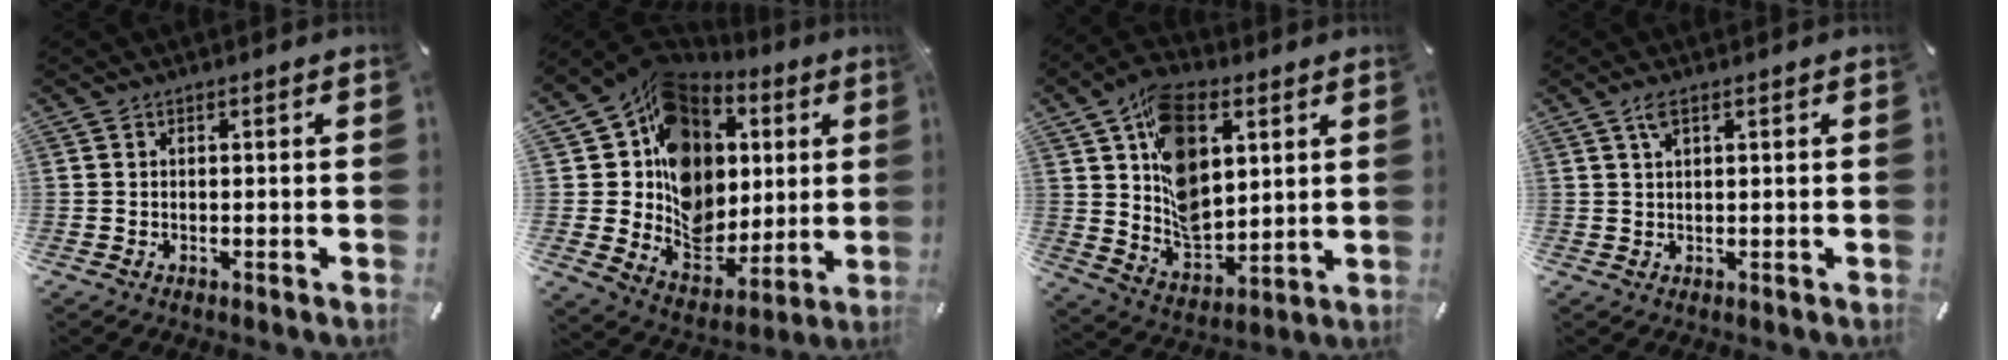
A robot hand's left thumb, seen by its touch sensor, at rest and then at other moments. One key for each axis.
{"total": 15.7, "fx": 4.7, "fy": 13.7, "fz": 6.0, "tx": -0.079, "ty": -0.057, "tz": 0.092}
{"total": 16.0, "fx": 5.9, "fy": 10.3, "fz": 10.7, "tx": -0.204, "ty": -0.019, "tz": 0.111}
{"total": 2.5, "fx": 1.3, "fy": 0.6, "fz": 2.1, "tx": -0.045, "ty": 0.004, "tz": 0.021}